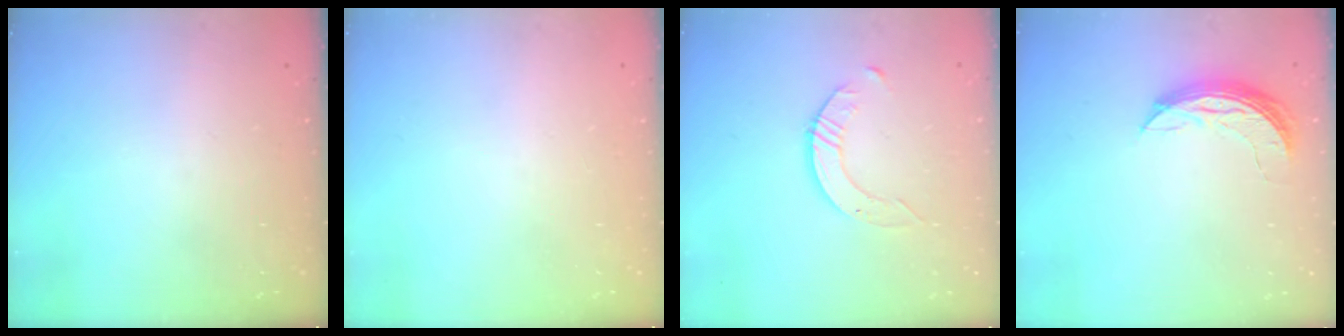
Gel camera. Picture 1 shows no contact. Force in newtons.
{"total": 0.0}
{"total": 3.4, "press": 3.3, "slide": 0.4}
{"total": 7.2, "press": 7.2, "slide": 0.7}